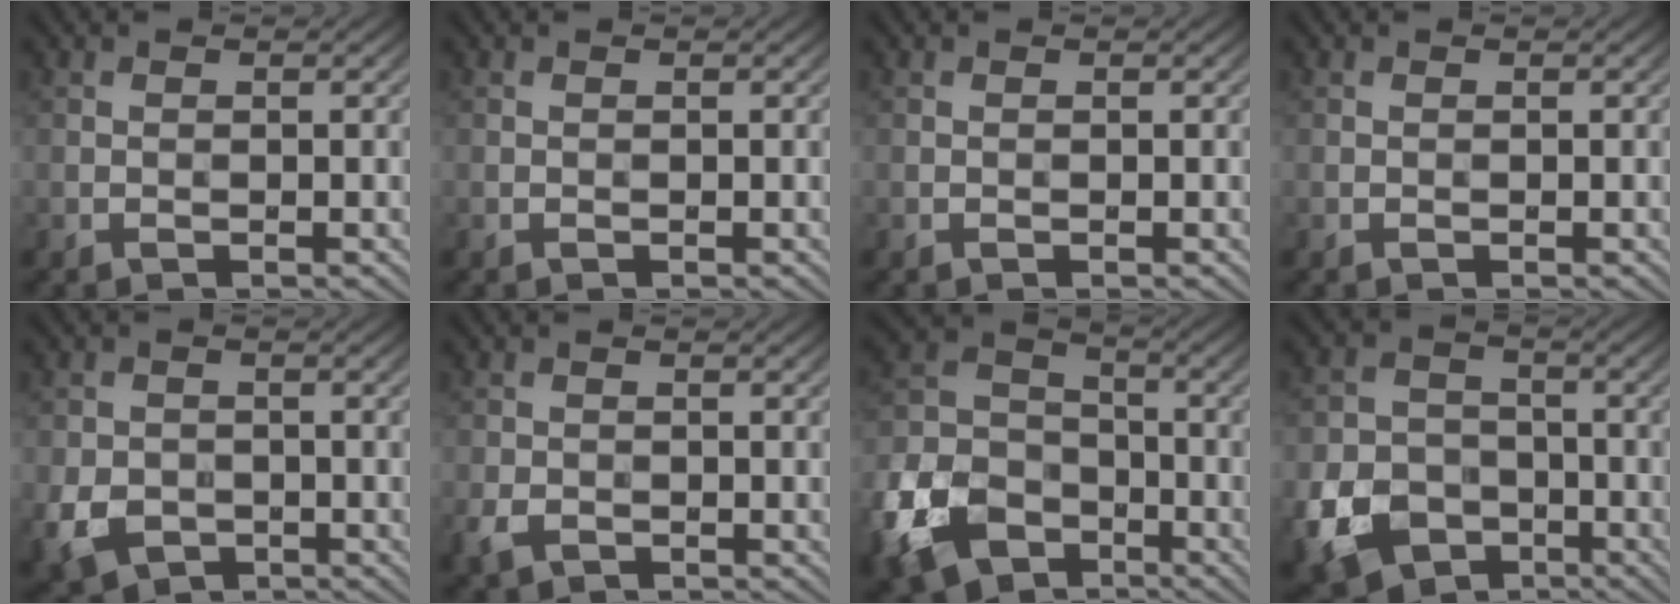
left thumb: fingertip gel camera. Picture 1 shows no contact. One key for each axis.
{"total": 0.0}
{"total": 0.0}
{"total": 0.0}
{"total": 5.5, "fx": -2.0, "fy": 4.5, "fz": 2.6, "tx": -0.068, "ty": -0.024, "tz": -0.030}
{"total": 3.1, "fx": -1.7, "fy": 2.0, "fz": 1.7, "tx": -0.044, "ty": -0.016, "tz": -0.032}
{"total": 13.7, "fx": -6.6, "fy": 9.7, "fz": 7.1, "tx": -0.202, "ty": -0.038, "tz": -0.133}
{"total": 9.8, "fx": -4.3, "fy": 7.5, "fz": 4.5, "tx": -0.117, "ty": -0.035, "tz": -0.081}